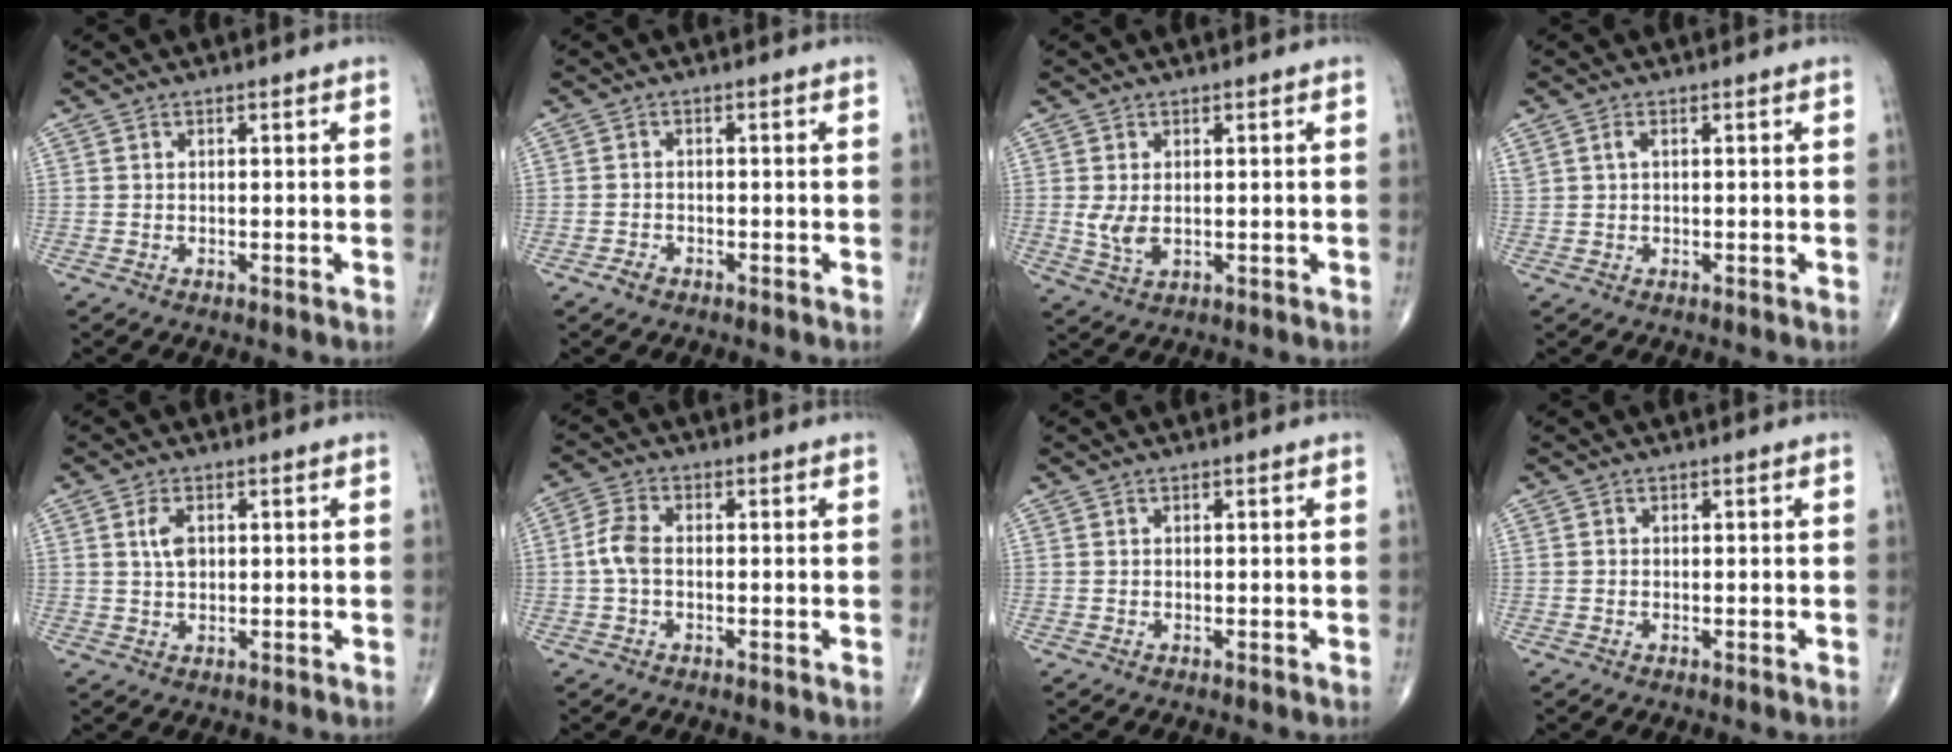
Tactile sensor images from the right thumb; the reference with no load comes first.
{"total": 1.6, "force": [-1.1, 1.0, 0.6], "torque": [-0.015, 0.007, -0.020]}
{"total": 4.0, "force": [0.2, 2.3, 3.2], "torque": [-0.065, -0.008, 0.011]}
{"total": 1.2, "force": [0.5, 0.6, 1.0], "torque": [-0.026, 0.007, 0.012]}
{"total": 3.5, "force": [0.9, 2.0, 2.7], "torque": [-0.051, -0.001, 0.017]}
{"total": 4.6, "force": [-0.5, 2.8, 3.6], "torque": [-0.079, 0.013, -0.017]}
{"total": 0.0}
{"total": 0.0}